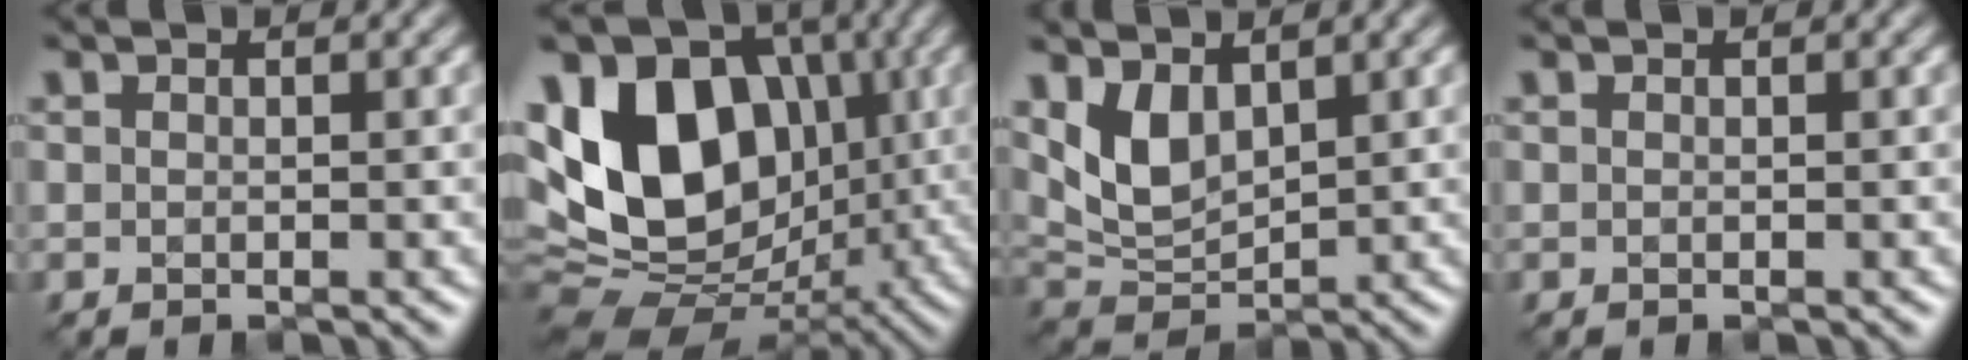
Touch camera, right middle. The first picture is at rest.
{"total": 13.5, "force": [1.1, 9.5, 9.5], "torque": [-0.166, 0.008, 0.001]}
{"total": 4.5, "force": [1.6, 2.6, 3.2], "torque": [-0.074, -0.012, 0.034]}
{"total": 0.0}